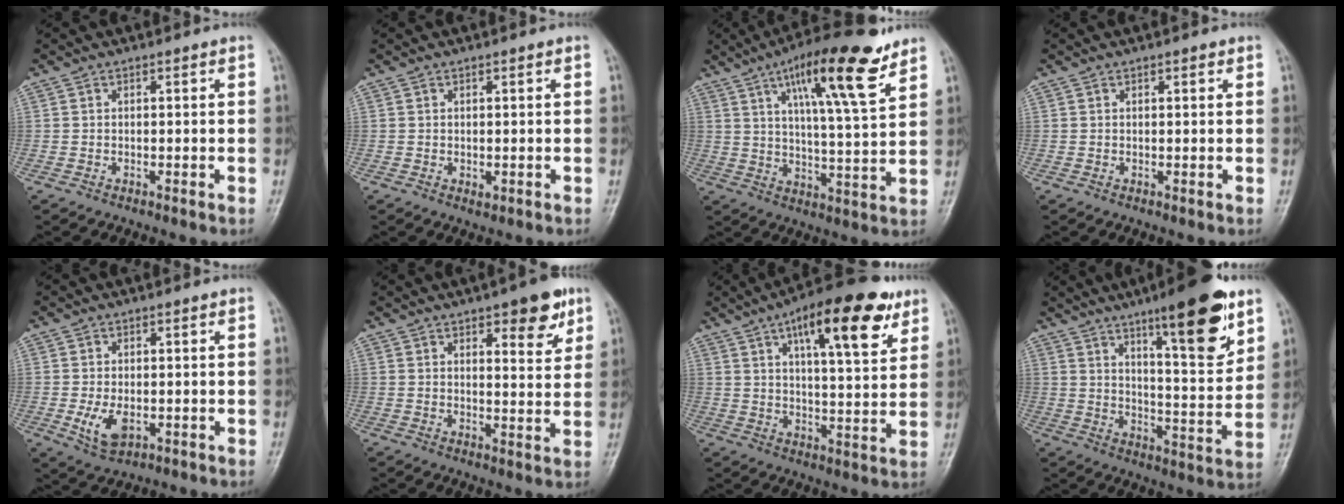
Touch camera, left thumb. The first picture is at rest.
{"total": 1.1, "force": [0.1, 0.7, 0.9], "torque": [-0.010, -0.003, 0.005]}
{"total": 16.8, "force": [9.7, 3.4, 13.3], "torque": [-0.198, -0.043, 0.156]}
{"total": 0.9, "force": [0.5, 0.3, 0.6], "torque": [-0.008, 0.000, 0.007]}
{"total": 5.1, "force": [-1.1, 3.0, 4.0], "torque": [-0.075, -0.009, -0.013]}
{"total": 8.8, "force": [5.0, 3.1, 6.5], "torque": [-0.064, -0.024, 0.063]}
{"total": 17.4, "force": [9.1, 5.7, 13.7], "torque": [-0.177, -0.025, 0.134]}
{"total": 16.7, "force": [10.0, 3.7, 12.9], "torque": [-0.167, -0.061, 0.155]}